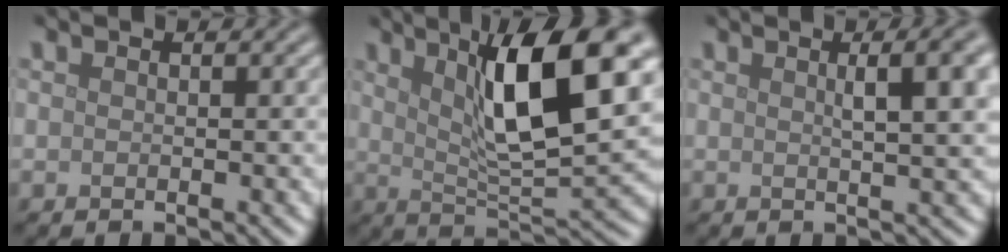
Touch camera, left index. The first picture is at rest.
{"total": 10.4, "force": [3.9, 2.5, 9.3], "torque": [-0.146, -0.003, 0.069]}
{"total": 6.9, "force": [2.0, 2.3, 6.2], "torque": [-0.048, 0.020, 0.021]}